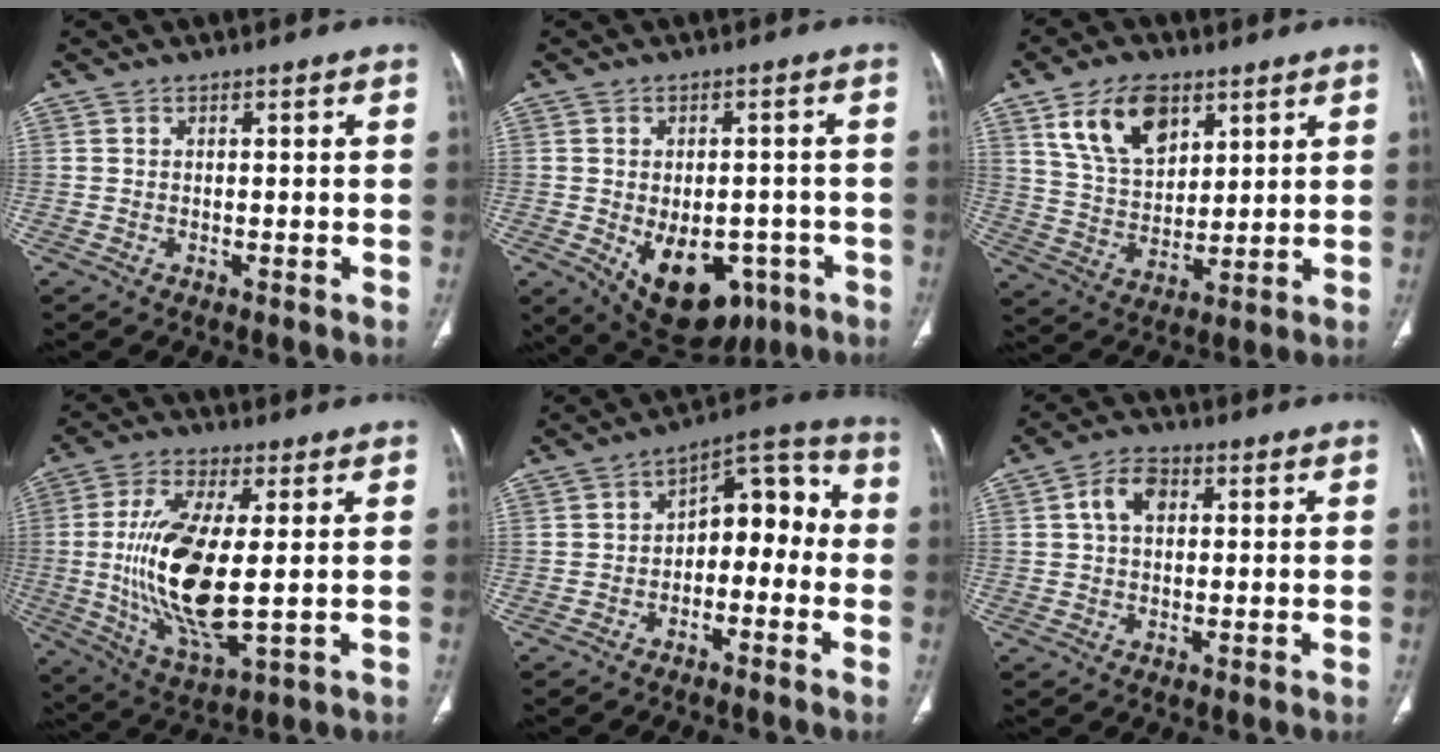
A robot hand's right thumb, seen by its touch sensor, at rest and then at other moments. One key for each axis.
{"total": 14.6, "fx": -5.6, "fy": 9.1, "fz": 9.9, "tx": -0.115, "ty": 0.011, "tz": -0.058}
{"total": 13.2, "fx": 6.9, "fy": 7.9, "fz": 8.1, "tx": -0.118, "ty": -0.028, "tz": 0.136}
{"total": 17.1, "fx": 0.1, "fy": 6.0, "fz": 16.0, "tx": -0.330, "ty": -0.019, "tz": 0.010}
{"total": 10.6, "fx": -1.7, "fy": 6.7, "fz": 8.0, "tx": -0.069, "ty": 0.054, "tz": -0.038}
{"total": 5.3, "fx": 1.2, "fy": 3.6, "fz": 3.7, "tx": -0.063, "ty": 0.013, "tz": 0.017}